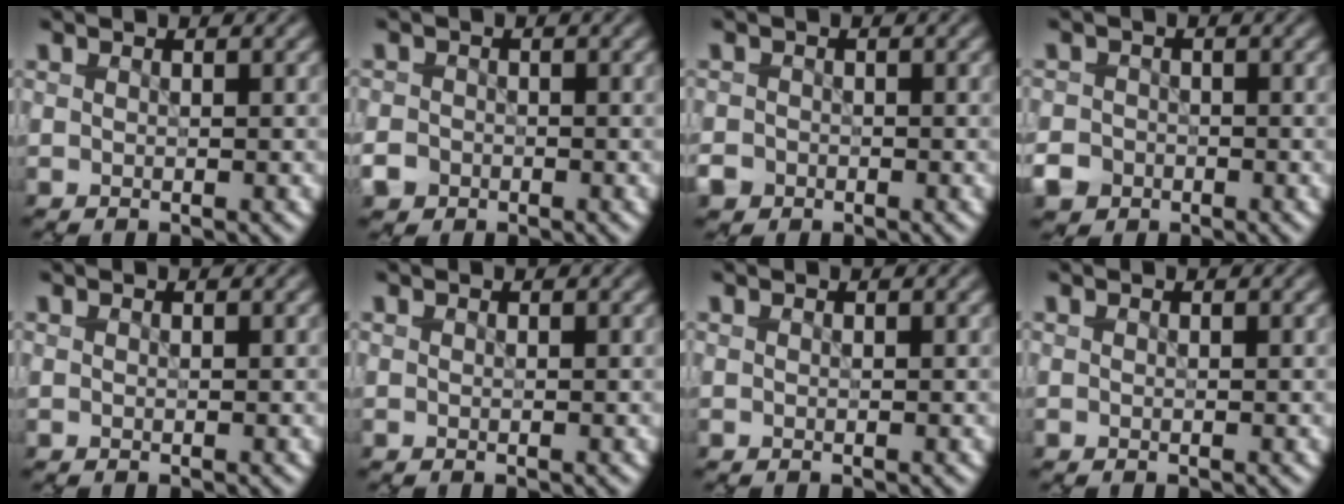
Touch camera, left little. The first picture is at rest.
{"total": 1.9, "force": [-1.0, 1.5, 0.5], "torque": [-0.006, -0.002, -0.021]}
{"total": 1.5, "force": [-0.9, 1.2, 0.3], "torque": [-0.001, -0.002, -0.019]}
{"total": 2.6, "force": [-1.4, 2.1, 0.6], "torque": [-0.007, -0.002, -0.029]}
{"total": 0.0}
{"total": 0.0}
{"total": 0.0}
{"total": 0.0}